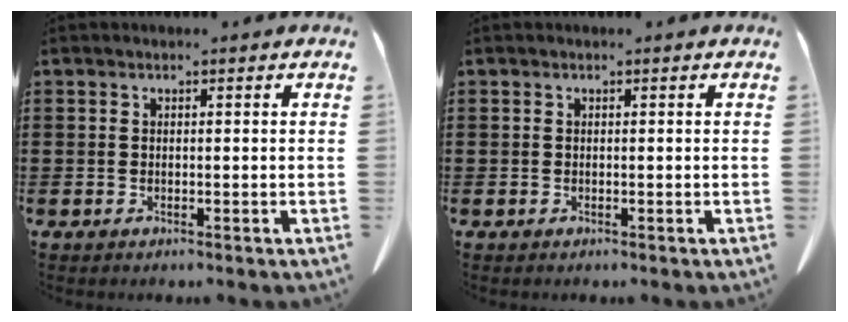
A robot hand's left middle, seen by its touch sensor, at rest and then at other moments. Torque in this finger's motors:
{"motor_torque": [-0.09, -0.62, 0.04, 0.01]}